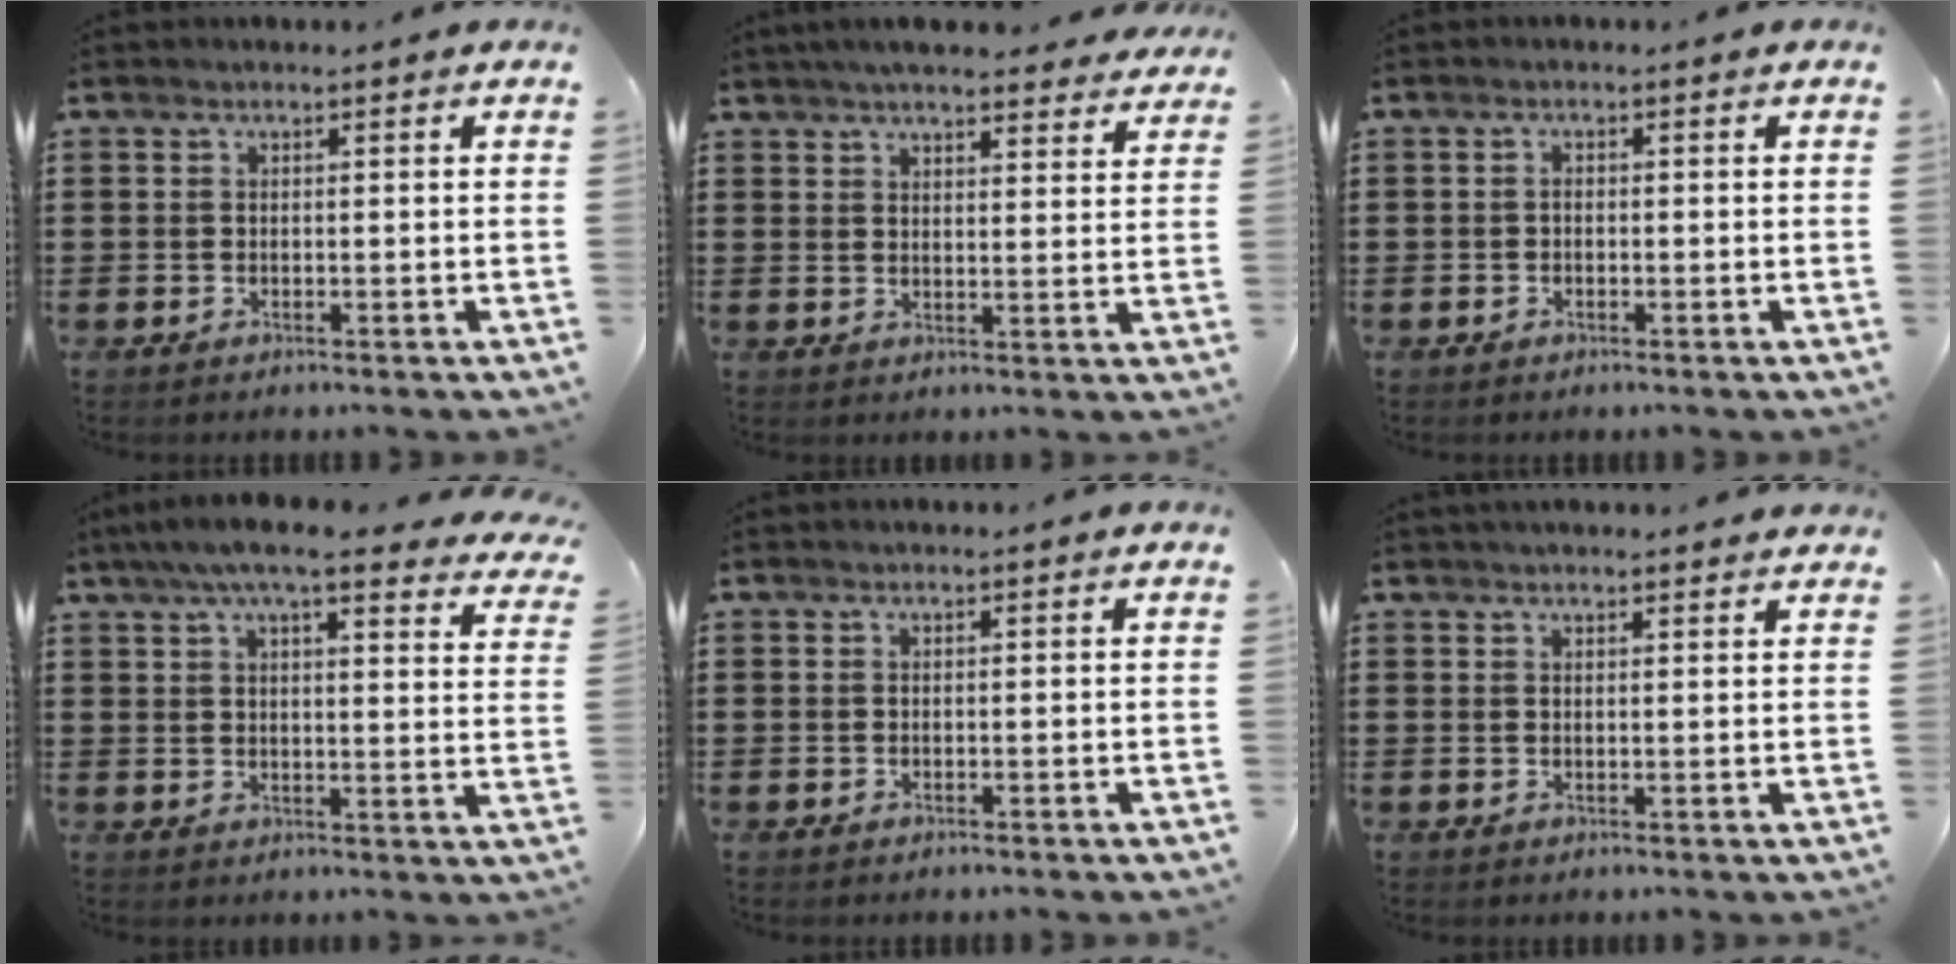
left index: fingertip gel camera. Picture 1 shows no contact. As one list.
[{"total": 5.0, "force": [4.7, 0.6, 1.6], "torque": [-0.045, -0.009, 0.085]}, {"total": 0.9, "force": [-0.6, 0.5, 0.4], "torque": [-0.010, 0.000, -0.012]}, {"total": 7.7, "force": [6.4, 0.6, 4.2], "torque": [-0.094, -0.021, 0.111]}, {"total": 0.0}, {"total": 1.5, "force": [1.4, 0.1, 0.3], "torque": [-0.009, 0.002, 0.027]}]